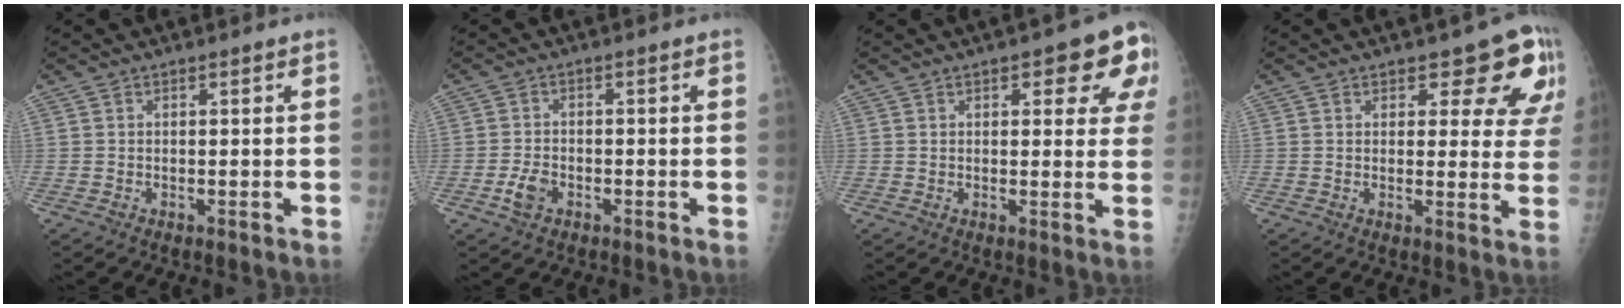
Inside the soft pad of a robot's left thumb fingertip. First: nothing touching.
{"total": 3.5, "force": [-1.8, 2.2, 2.0], "torque": [-0.039, 0.009, -0.031]}
{"total": 10.3, "force": [4.4, 4.1, 8.4], "torque": [-0.059, -0.009, 0.043]}
{"total": 9.7, "force": [6.0, 4.6, 6.2], "torque": [-0.026, -0.035, 0.065]}